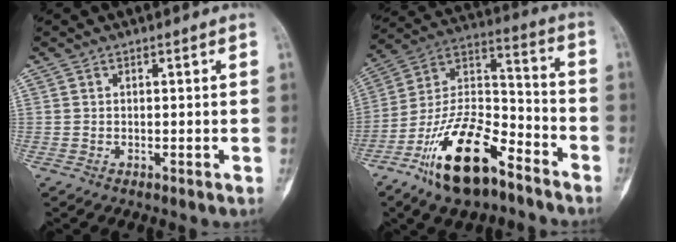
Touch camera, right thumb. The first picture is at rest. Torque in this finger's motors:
{"motor_torque": [0.64, 0.65, 1.61, -1.16, 0.51]}